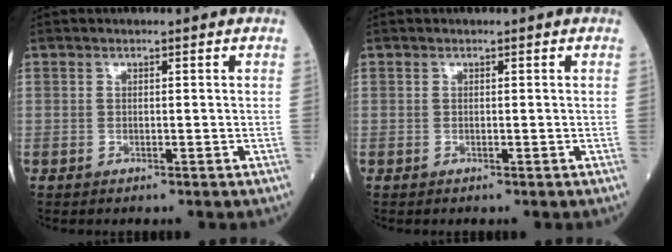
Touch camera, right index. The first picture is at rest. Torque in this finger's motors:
{"motor_torque": [0.01, -0.01, 0.00, 0.00]}